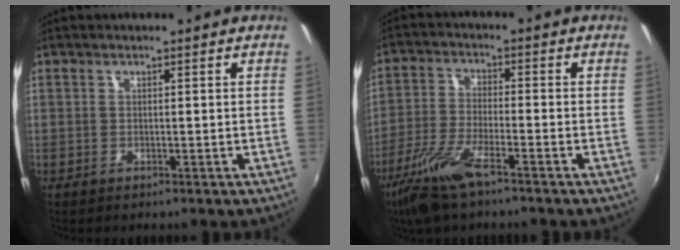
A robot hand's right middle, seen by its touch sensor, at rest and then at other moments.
{"total": 9.8, "force": [-6.6, 2.0, 6.9], "torque": [-0.155, -0.016, -0.132]}